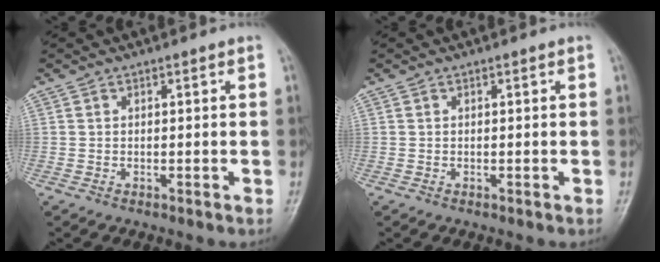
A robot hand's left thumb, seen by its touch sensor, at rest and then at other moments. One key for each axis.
{"total": 0.0}